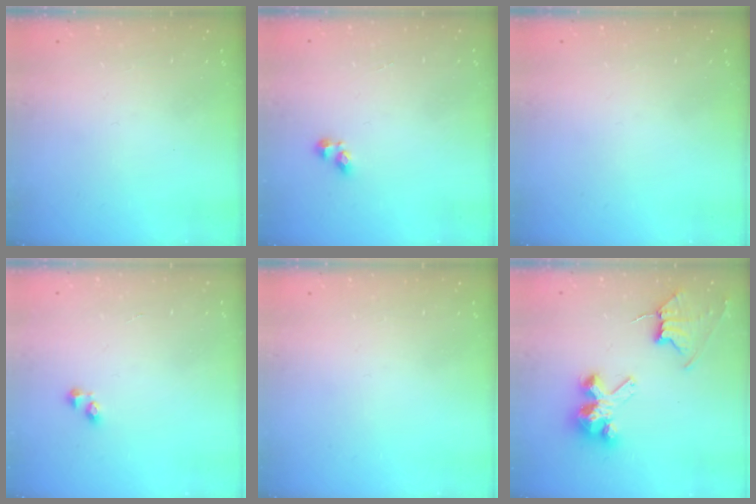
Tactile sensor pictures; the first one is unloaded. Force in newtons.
{"total": 3.0, "press": 2.9, "slide": 0.6}
{"total": 0.0}
{"total": 2.2, "press": 2.2, "slide": 0.3}
{"total": 0.0}
{"total": 8.4, "press": 8.3, "slide": 0.7}